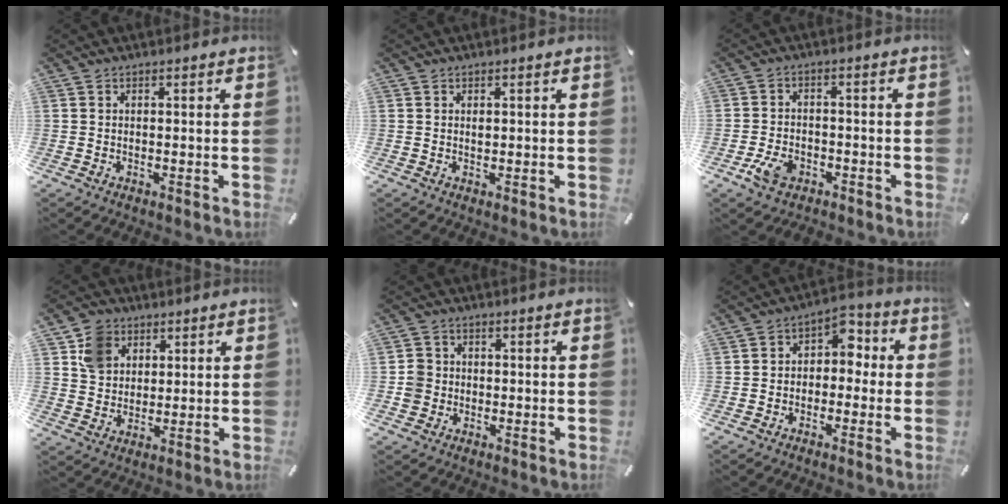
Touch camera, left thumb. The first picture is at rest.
{"total": 0.8, "force": [0.2, 0.5, 0.6], "torque": [-0.013, -0.001, 0.003]}
{"total": 5.5, "force": [-3.0, 3.5, 3.0], "torque": [-0.065, 0.013, -0.056]}
{"total": 8.3, "force": [3.7, 7.1, 2.4], "torque": [-0.046, 0.002, 0.072]}
{"total": 4.3, "force": [-0.8, 4.1, 0.9], "torque": [-0.011, 0.006, -0.013]}
{"total": 5.0, "force": [-0.7, 4.5, 2.2], "torque": [-0.030, 0.008, -0.020]}